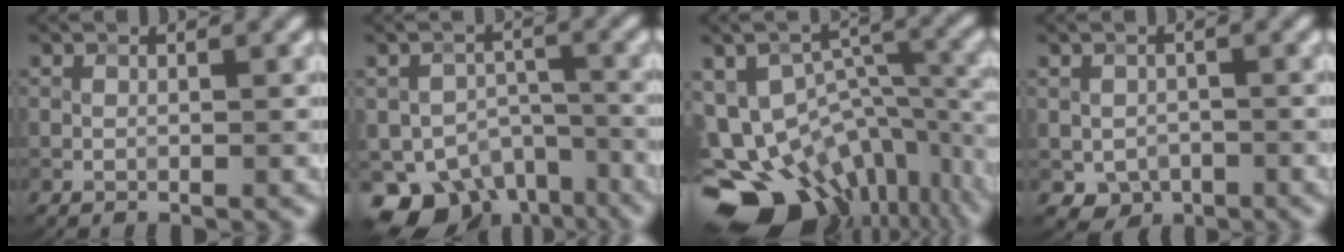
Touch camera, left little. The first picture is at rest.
{"total": 8.8, "force": [-5.9, 5.1, 4.1], "torque": [-0.064, -0.015, -0.091]}
{"total": 15.3, "force": [-7.5, 10.3, 8.6], "torque": [-0.167, -0.016, -0.101]}
{"total": 2.9, "force": [-1.1, 2.3, 1.4], "torque": [-0.020, -0.009, -0.014]}